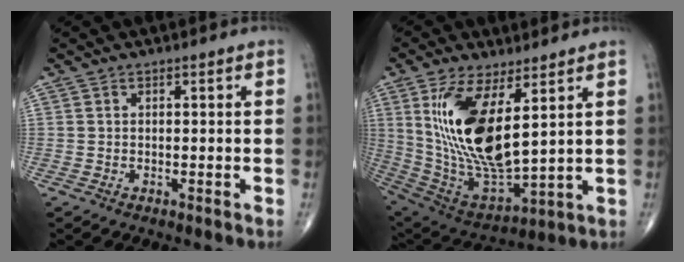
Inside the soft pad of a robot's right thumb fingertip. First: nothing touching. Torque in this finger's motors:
{"motor_torque": [1.24, 3.23, 1.64, 0.51, 0.23]}